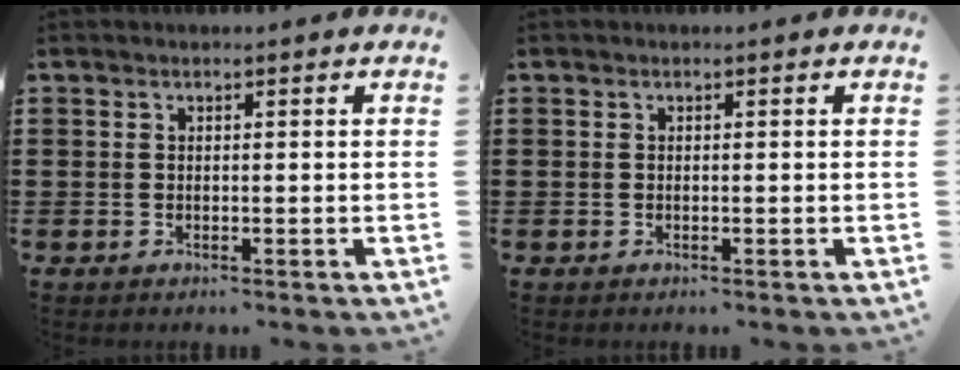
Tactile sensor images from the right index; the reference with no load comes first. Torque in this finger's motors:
{"motor_torque": [-0.03, 1.02, 0.00, 0.00]}